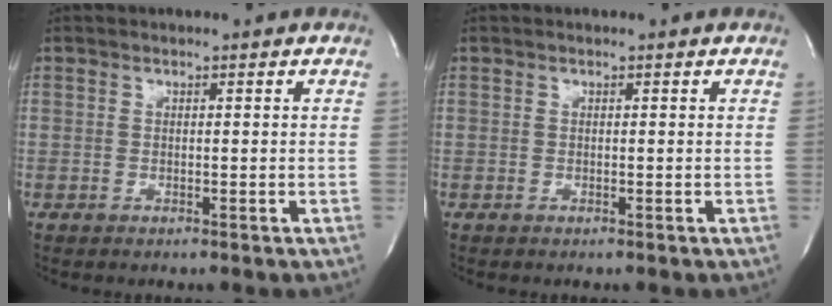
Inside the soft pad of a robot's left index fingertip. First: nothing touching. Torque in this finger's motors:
{"motor_torque": [-0.13, 0.14, 0.00, 0.00]}